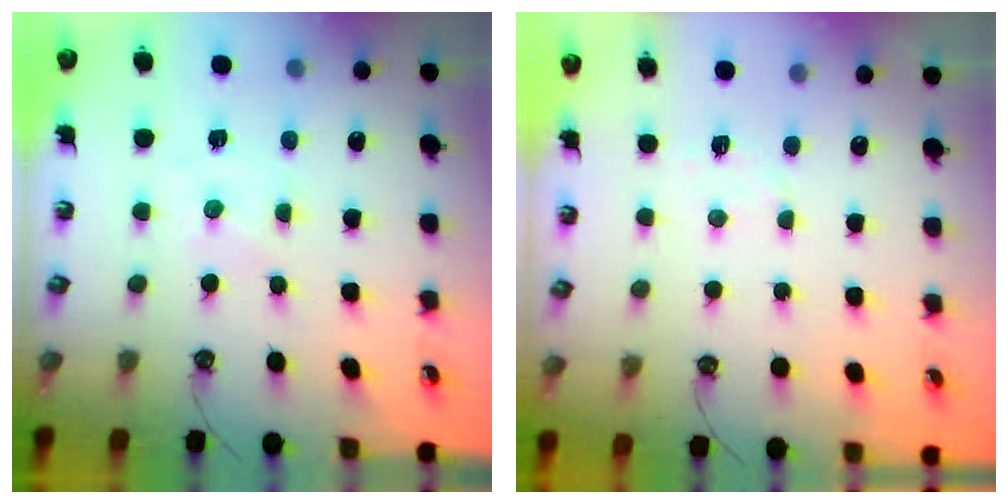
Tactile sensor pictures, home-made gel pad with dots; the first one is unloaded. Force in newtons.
{"total": 5.8, "press": 5.8, "slide": 0.8}